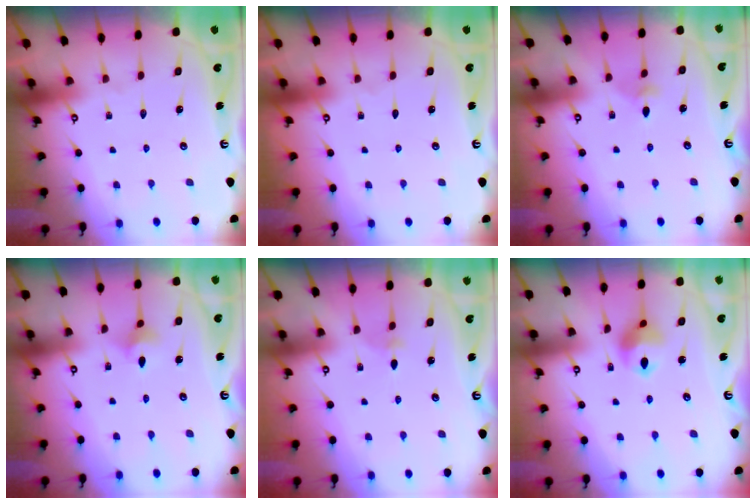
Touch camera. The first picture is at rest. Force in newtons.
{"total": 0.0}
{"total": 3.5, "press": 3.5, "slide": 0.7}
{"total": 3.6, "press": 3.6, "slide": 0.6}
{"total": 3.1, "press": 3.0, "slide": 0.5}
{"total": 9.0, "press": 8.9, "slide": 1.1}